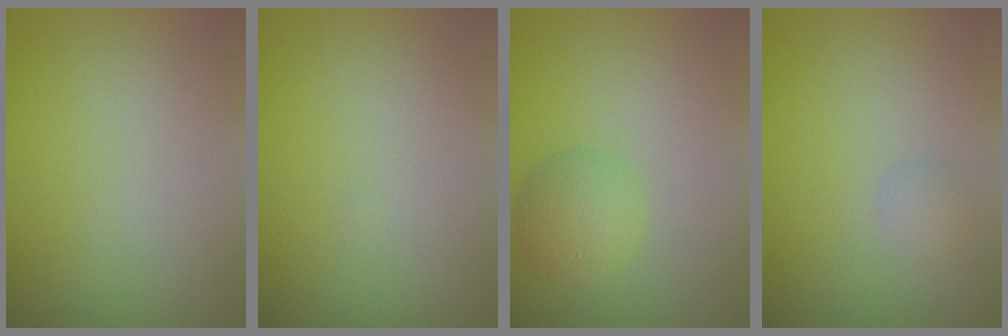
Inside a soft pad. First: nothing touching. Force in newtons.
{"total": 0.0}
{"total": 2.7, "press": 2.7, "slide": 0.1}
{"total": 1.0, "press": 1.0, "slide": 0.1}